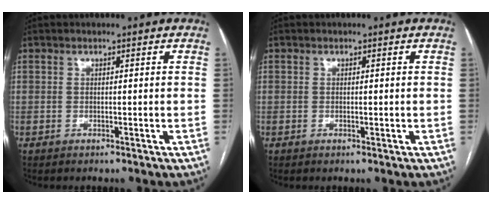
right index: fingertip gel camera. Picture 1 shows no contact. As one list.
[{"total": 0.6, "force": [-0.1, 0.2, 0.6], "torque": [-0.010, -0.002, 0.001]}]